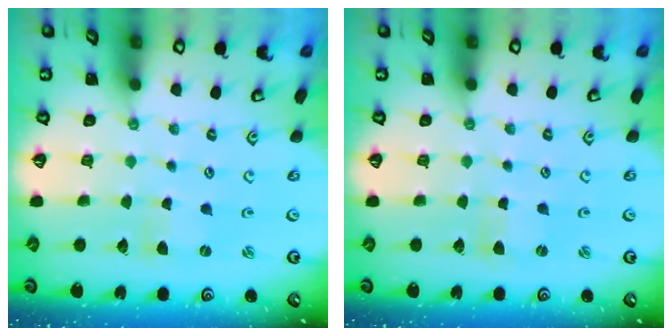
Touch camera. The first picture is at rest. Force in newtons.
{"total": 0.0}